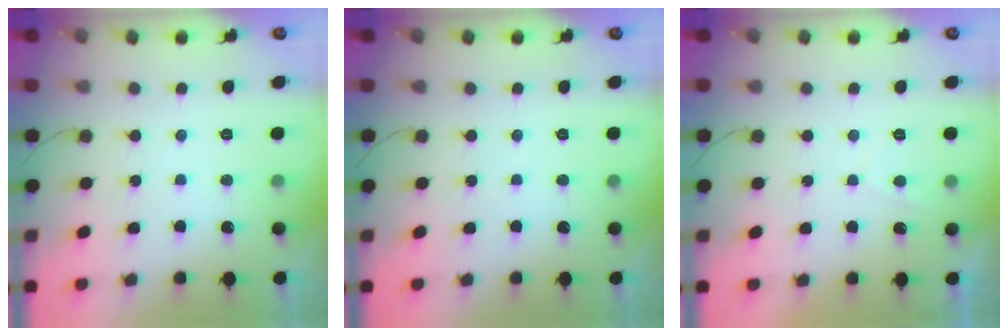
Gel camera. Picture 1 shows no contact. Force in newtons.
{"total": 0.0}
{"total": 0.8, "press": 0.6, "slide": 0.6}